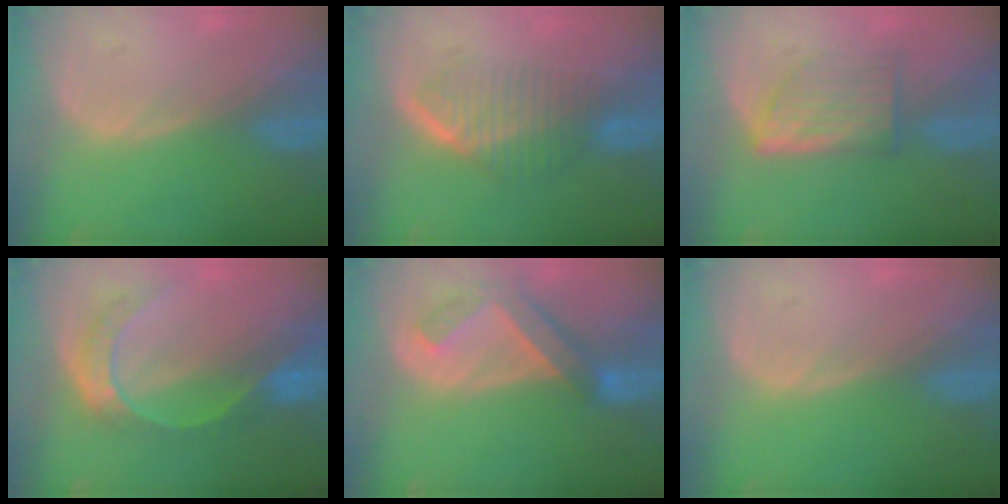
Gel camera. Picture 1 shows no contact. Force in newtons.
{"total": 6.6, "press": 5.9, "slide": 3.1}
{"total": 6.1, "press": 5.8, "slide": 1.7}
{"total": 7.7, "press": 6.4, "slide": 4.3}
{"total": 6.2, "press": 6.0, "slide": 1.4}
{"total": 0.0}